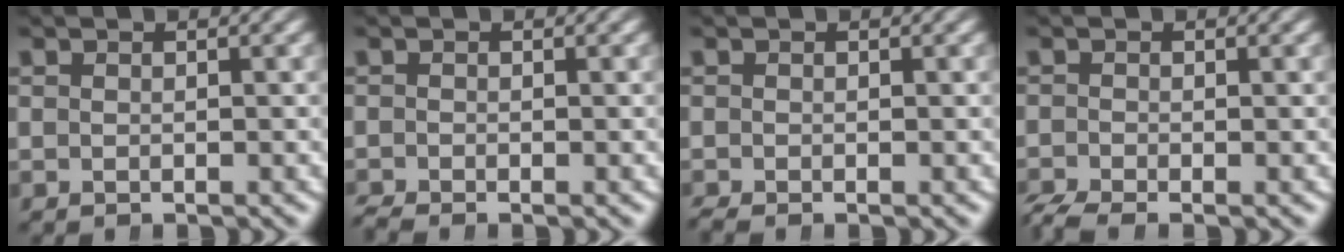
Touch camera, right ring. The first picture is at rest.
{"total": 1.5, "force": [-1.2, 0.8, 0.3], "torque": [-0.008, -0.009, -0.018]}
{"total": 1.2, "force": [-1.0, 0.6, 0.3], "torque": [-0.010, -0.011, -0.010]}
{"total": 2.7, "force": [-2.0, 1.4, 1.1], "torque": [-0.025, -0.014, -0.028]}